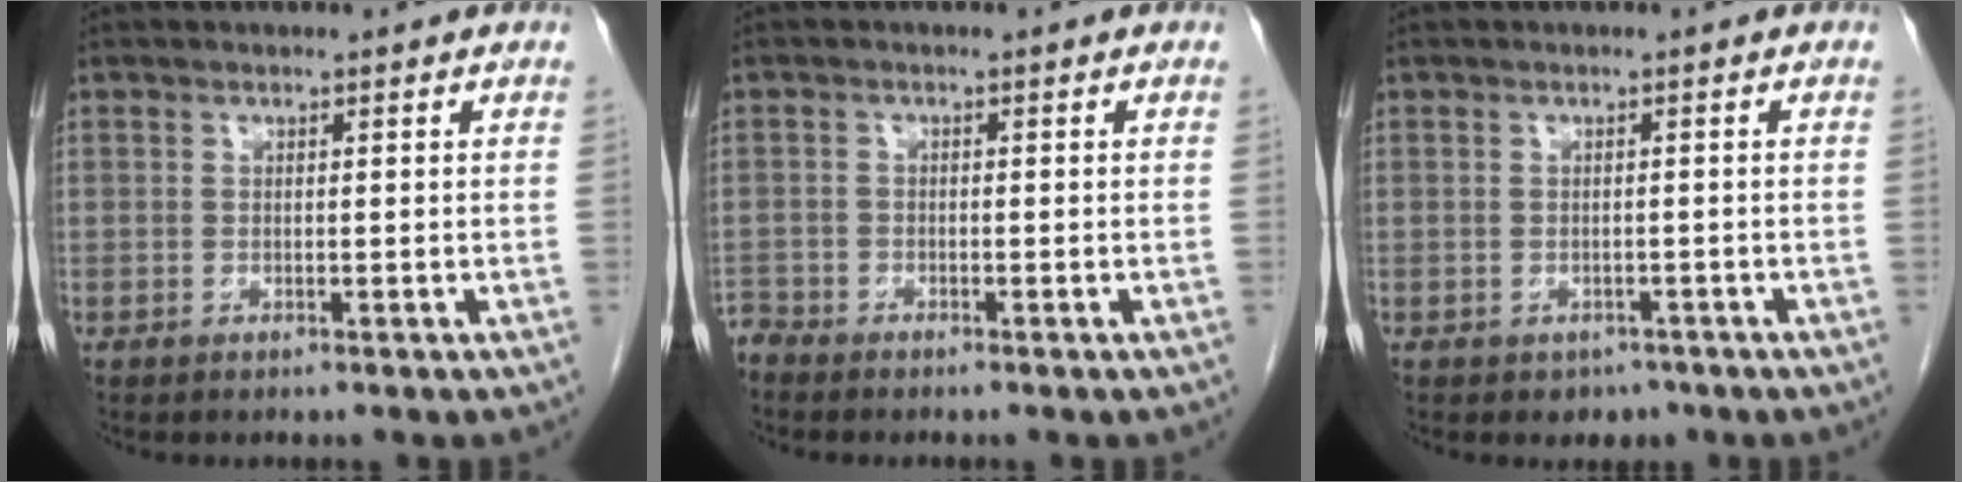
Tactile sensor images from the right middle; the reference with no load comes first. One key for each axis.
{"total": 1.8, "fx": -1.7, "fy": 0.1, "fz": -0.3, "tx": 0.009, "ty": -0.006, "tz": -0.033}
{"total": 2.1, "fx": -1.4, "fy": 1.5, "fz": 0.5, "tx": -0.005, "ty": 0.004, "tz": -0.011}